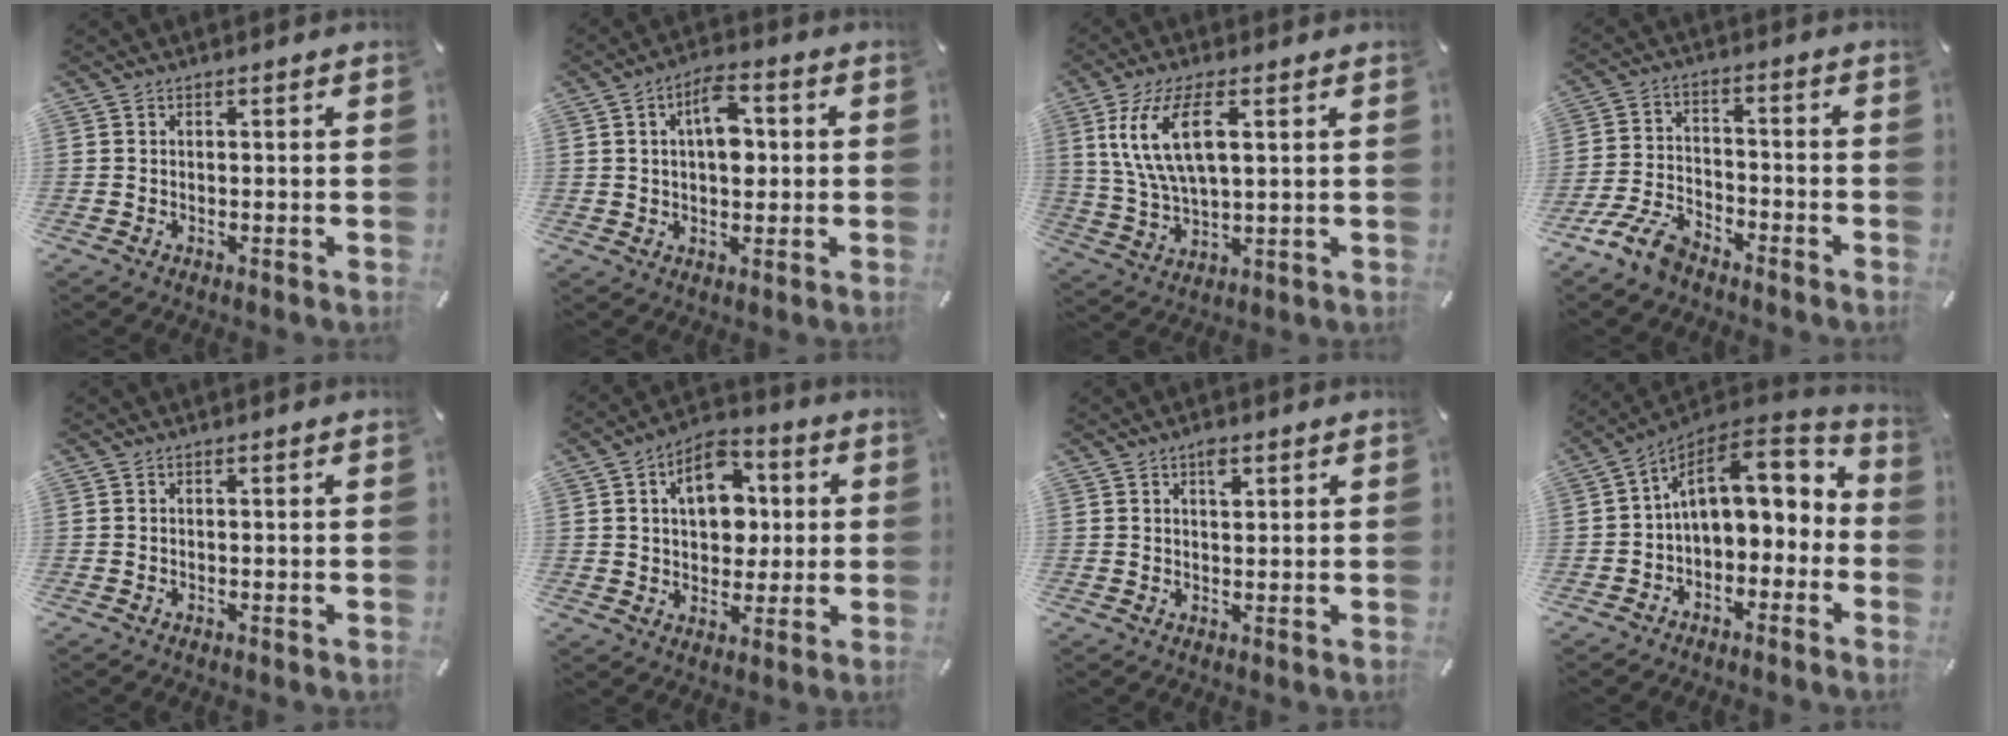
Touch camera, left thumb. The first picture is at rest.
{"total": 9.0, "force": [1.7, 5.3, 7.1], "torque": [-0.095, 0.001, 0.025]}
{"total": 12.8, "force": [4.9, 5.3, 10.6], "torque": [-0.245, -0.001, 0.082]}
{"total": 9.5, "force": [-7.6, 3.8, 4.3], "torque": [-0.097, 0.034, -0.148]}
{"total": 0.0}
{"total": 11.6, "force": [2.5, 8.7, 7.2], "torque": [-0.106, 0.006, 0.045]}
{"total": 2.6, "force": [1.3, 1.4, 1.7], "torque": [-0.022, -0.004, 0.020]}
{"total": 14.8, "force": [3.1, 9.7, 10.8], "torque": [-0.157, -0.013, 0.054]}